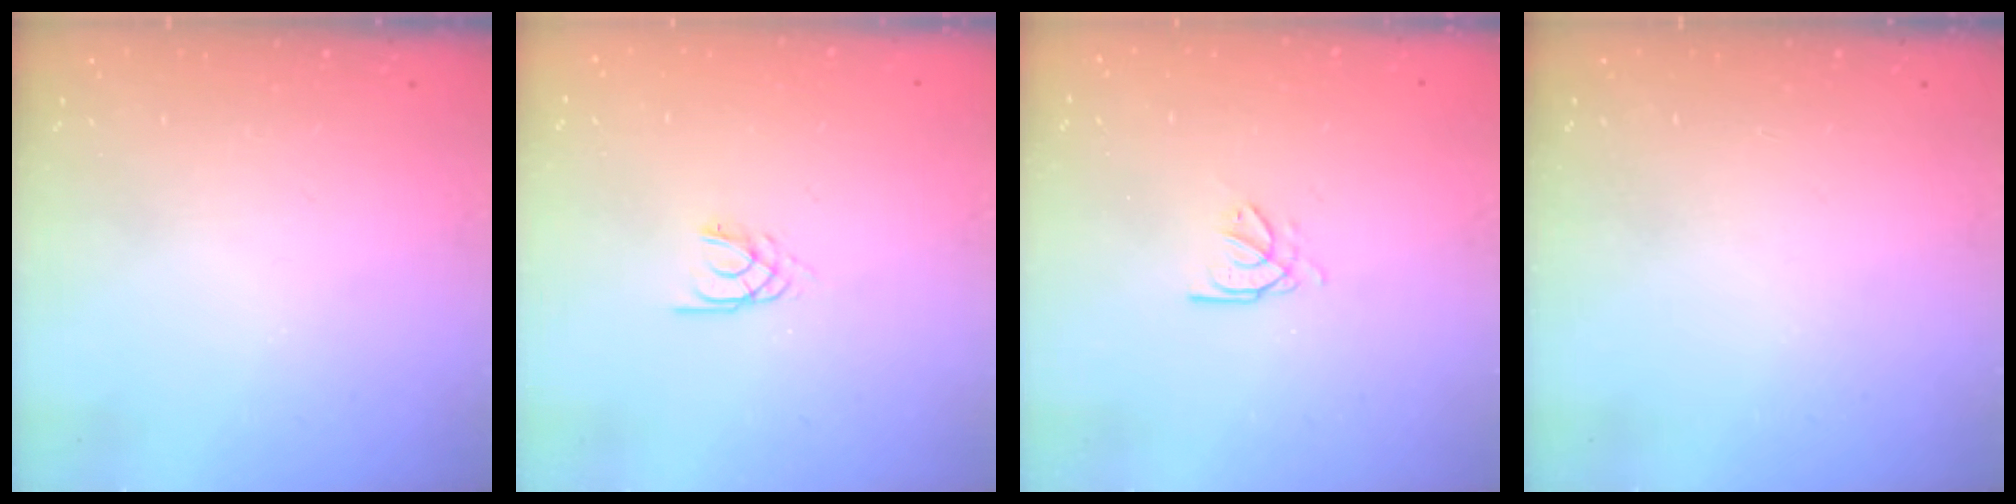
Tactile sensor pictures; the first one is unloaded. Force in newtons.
{"total": 1.7, "press": 1.7, "slide": 0.3}
{"total": 2.7, "press": 2.7, "slide": 0.4}
{"total": 0.0}